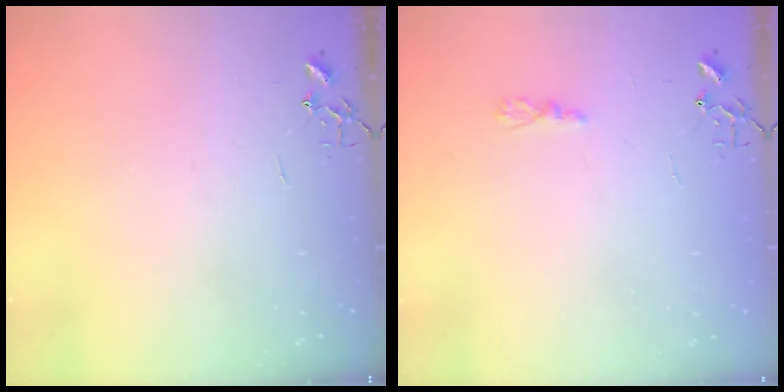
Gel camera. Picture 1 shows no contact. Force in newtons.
{"total": 3.2, "press": 3.1, "slide": 0.4}